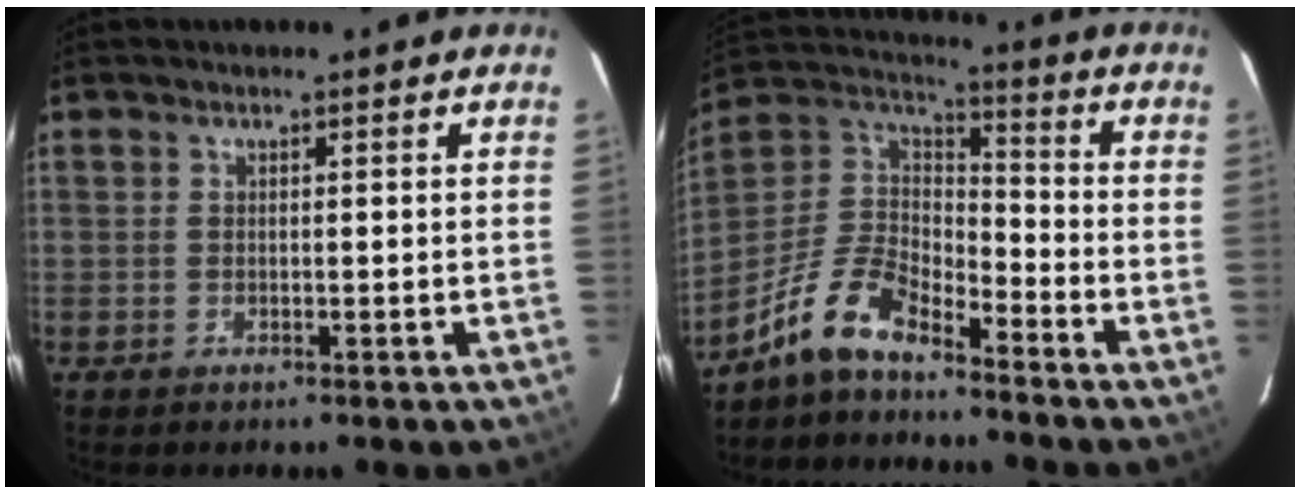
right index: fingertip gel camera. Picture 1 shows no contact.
{"total": 12.5, "force": [-9.5, 4.5, 6.8], "torque": [-0.162, 0.016, -0.187]}